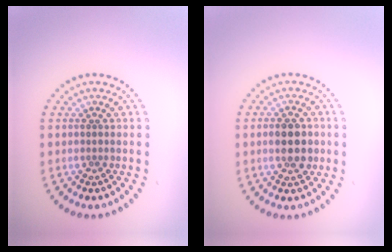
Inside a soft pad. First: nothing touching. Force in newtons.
{"total": 3.6, "press": 3.6, "slide": 0.2}